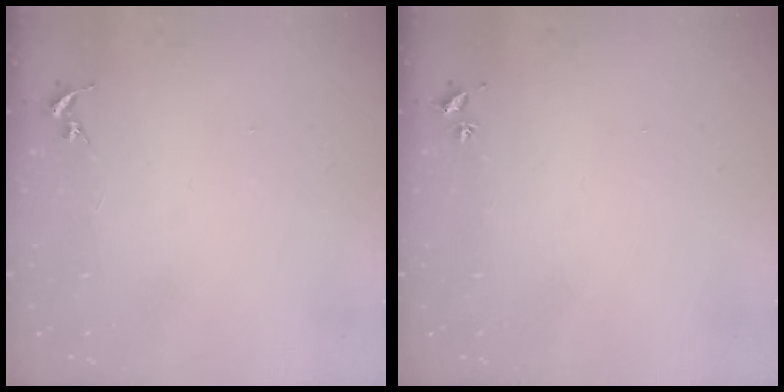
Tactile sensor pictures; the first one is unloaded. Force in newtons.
{"total": 2.0, "press": 2.0, "slide": 0.3}